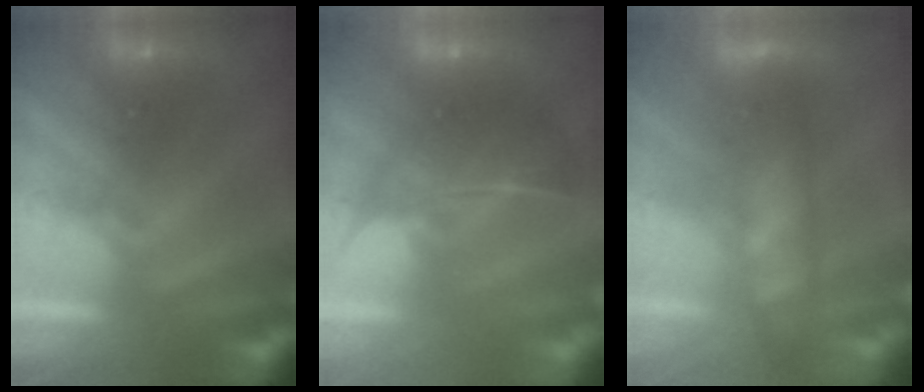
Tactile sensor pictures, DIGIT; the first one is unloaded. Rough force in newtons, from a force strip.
{"total": 9.0}
{"total": 3.6}